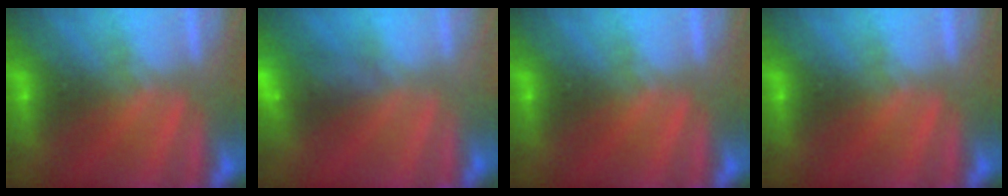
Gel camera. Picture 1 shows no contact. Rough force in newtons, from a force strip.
{"total": 7.2}
{"total": 0.0}
{"total": 0.0}